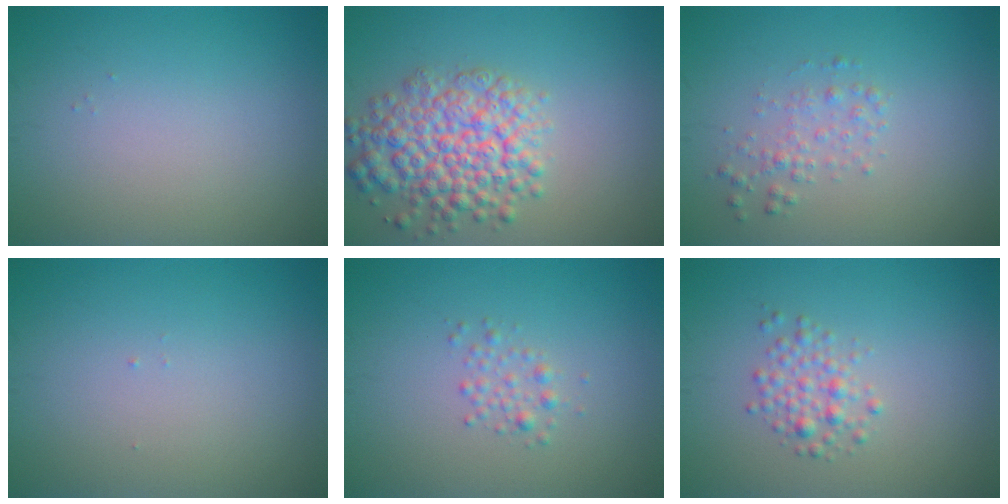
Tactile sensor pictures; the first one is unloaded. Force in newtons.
{"total": 6.5, "press": 6.5, "slide": 0.2}
{"total": 1.6, "press": 1.6, "slide": 0.0}
{"total": 0.0}
{"total": 1.3, "press": 1.3, "slide": 0.0}
{"total": 2.1, "press": 2.1, "slide": 0.1}